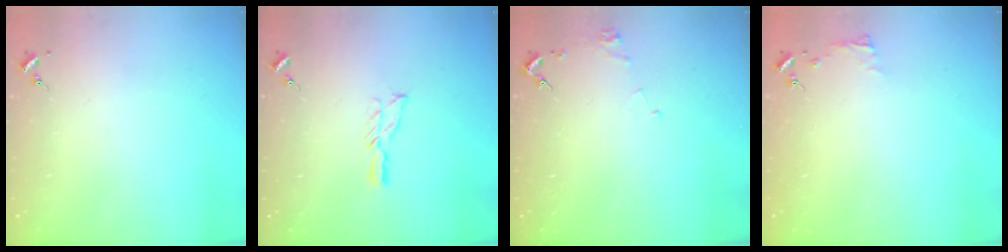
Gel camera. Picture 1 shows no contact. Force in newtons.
{"total": 5.8, "press": 5.8, "slide": 0.5}
{"total": 3.7, "press": 3.7, "slide": 0.5}
{"total": 3.8, "press": 3.7, "slide": 0.4}